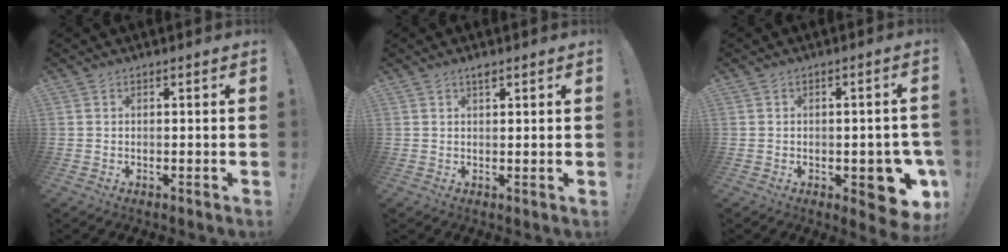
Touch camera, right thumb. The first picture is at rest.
{"total": 1.5, "force": [1.2, 0.3, 0.9], "torque": [-0.009, -0.002, 0.019]}
{"total": 10.1, "force": [-3.7, 5.0, 8.0], "torque": [-0.081, 0.019, -0.051]}